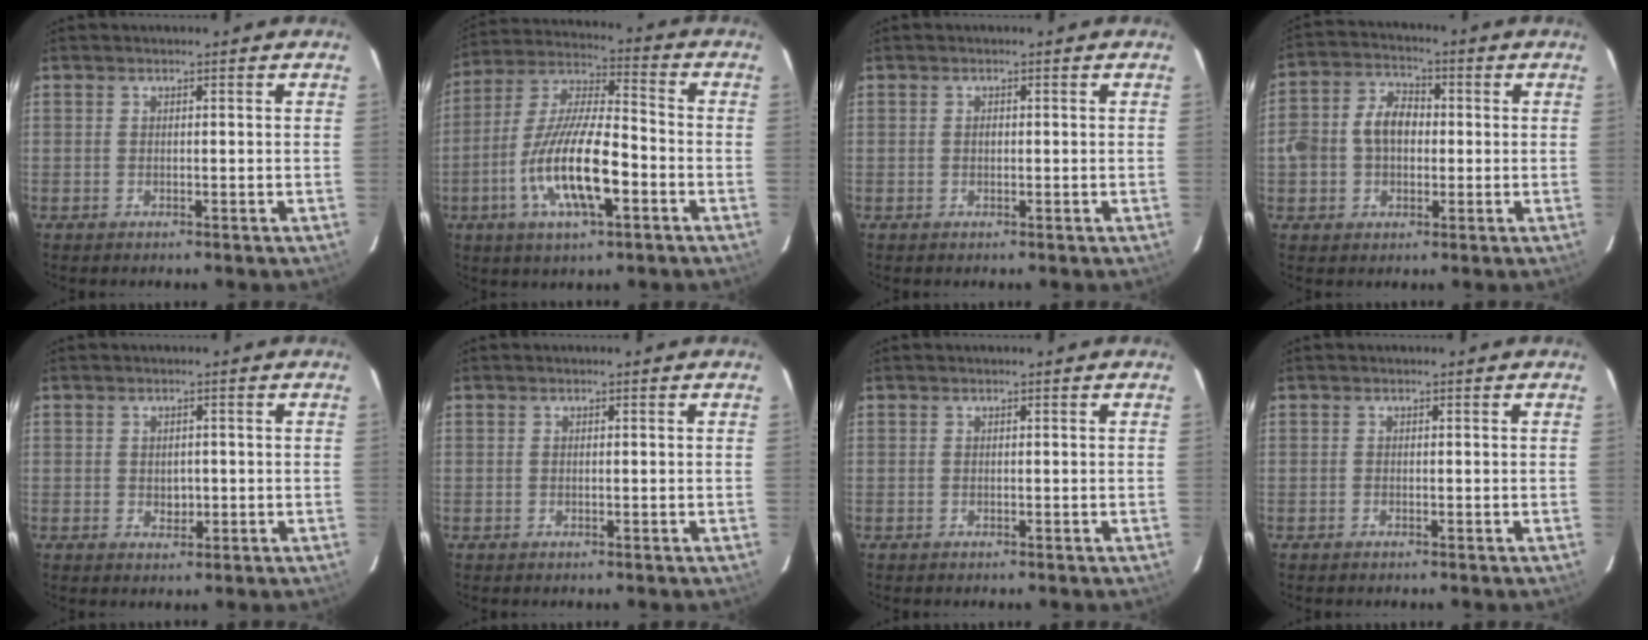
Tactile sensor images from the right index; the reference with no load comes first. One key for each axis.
{"total": 16.2, "fx": -5.5, "fy": 4.7, "fz": 14.5, "tx": -0.292, "ty": -0.011, "tz": -0.104}
{"total": 0.6, "fx": 0.0, "fy": 0.4, "fz": 0.3, "tx": -0.005, "ty": 0.003, "tz": -0.001}
{"total": 8.9, "fx": -0.3, "fy": 6.6, "fz": 6.0, "tx": -0.123, "ty": 0.026, "tz": -0.005}
{"total": 2.4, "fx": -0.2, "fy": 2.0, "fz": 1.2, "tx": -0.017, "ty": 0.000, "tz": 0.002}
{"total": 0.0}
{"total": 0.0}
{"total": 0.0}